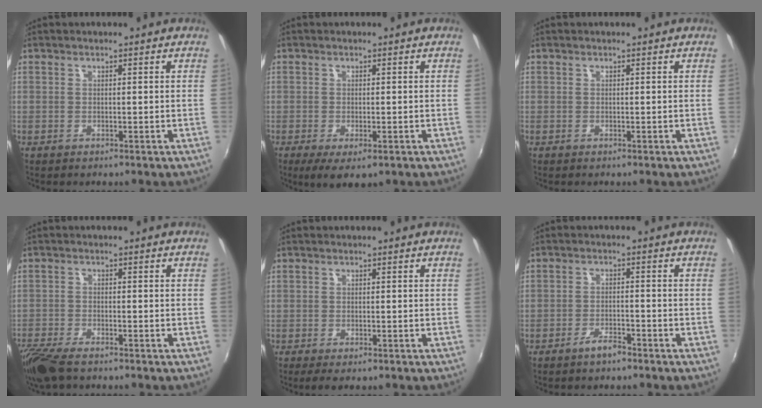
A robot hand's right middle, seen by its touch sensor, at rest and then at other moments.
{"total": 4.9, "force": [-2.4, 1.9, 3.8], "torque": [-0.073, -0.022, -0.034]}
{"total": 0.0}
{"total": 8.1, "force": [-6.4, 1.8, 4.6], "torque": [-0.122, -0.037, -0.123]}
{"total": 2.0, "force": [-1.4, 0.5, 1.4], "torque": [-0.027, -0.010, -0.022]}
{"total": 3.1, "force": [-2.5, 0.8, 1.6], "torque": [-0.040, 0.001, -0.044]}